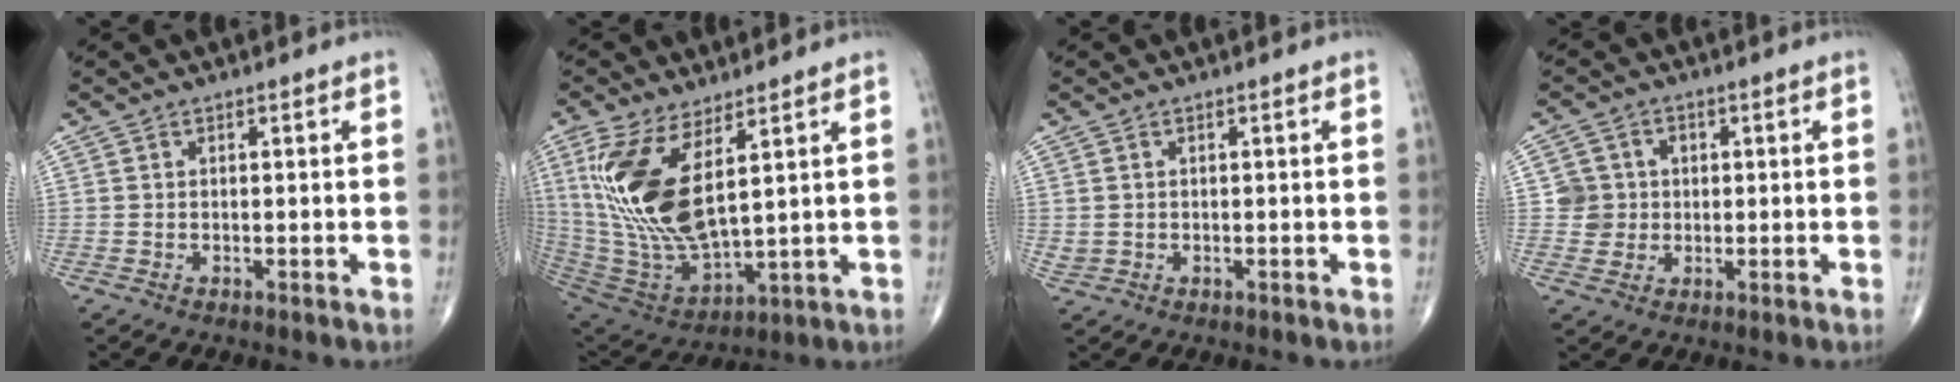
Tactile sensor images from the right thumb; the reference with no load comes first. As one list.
[{"total": 18.0, "force": [6.0, 7.2, 15.3], "torque": [-0.324, -0.036, 0.133]}, {"total": 1.1, "force": [0.3, 0.9, 0.6], "torque": [-0.013, 0.001, 0.011]}, {"total": 4.9, "force": [0.6, 4.9, 0.5], "torque": [0.025, 0.005, 0.007]}]